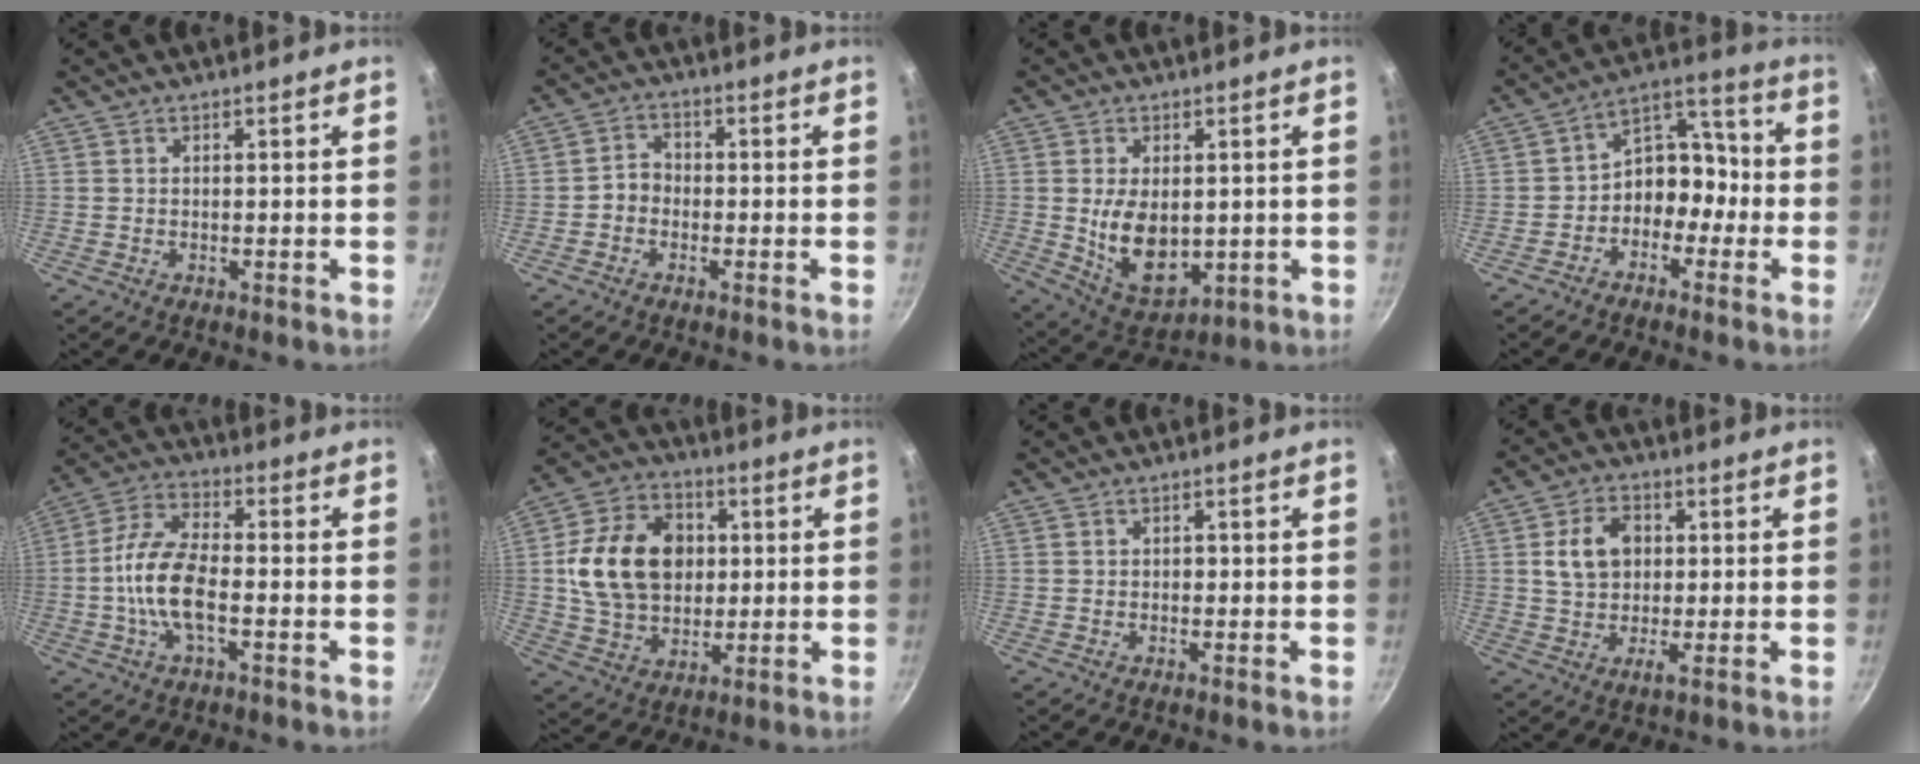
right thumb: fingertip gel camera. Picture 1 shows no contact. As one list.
[{"total": 3.6, "force": [-1.1, 2.9, 1.9], "torque": [-0.020, 0.017, -0.029]}, {"total": 11.1, "force": [-0.3, 6.8, 8.8], "torque": [-0.128, -0.013, 0.017]}, {"total": 10.3, "force": [-2.5, 7.5, 6.7], "torque": [-0.058, 0.050, -0.059]}, {"total": 11.8, "force": [-2.1, 5.3, 10.3], "torque": [-0.214, 0.031, -0.044]}, {"total": 18.1, "force": [2.2, 13.5, 11.8], "torque": [-0.183, 0.011, 0.040]}, {"total": 0.9, "force": [0.0, 0.7, 0.6], "torque": [-0.002, 0.002, -0.002]}, {"total": 8.9, "force": [1.7, 6.0, 6.3], "torque": [-0.098, 0.002, 0.030]}]